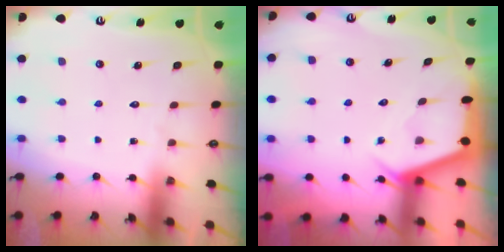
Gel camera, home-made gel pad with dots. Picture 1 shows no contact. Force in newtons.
{"total": 2.9, "press": 2.8, "slide": 0.4}